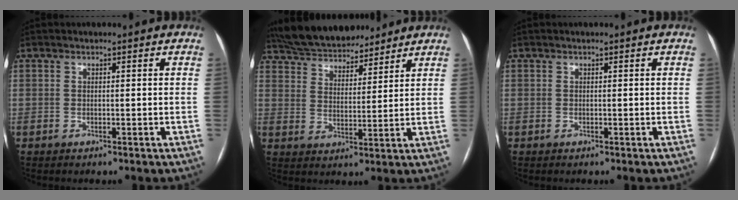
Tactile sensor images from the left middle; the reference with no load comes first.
{"total": 14.0, "force": [12.6, 3.9, 4.7], "torque": [-0.081, 0.023, 0.210]}
{"total": 0.0}